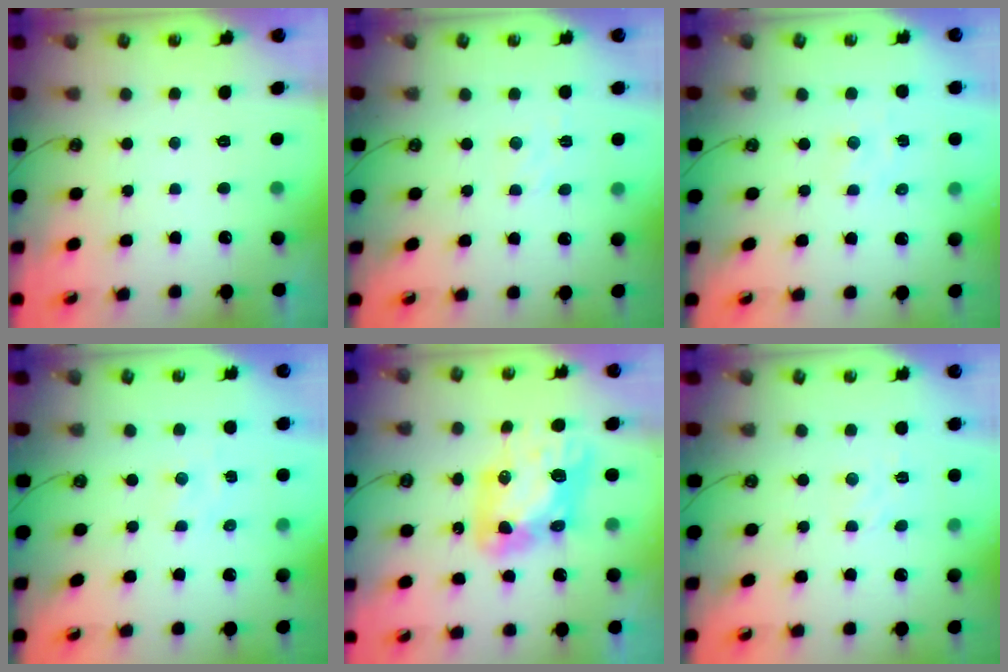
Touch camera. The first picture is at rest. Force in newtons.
{"total": 2.9, "press": 2.9, "slide": 0.5}
{"total": 1.4, "press": 1.4, "slide": 0.3}
{"total": 1.4, "press": 1.4, "slide": 0.3}
{"total": 12.0, "press": 11.9, "slide": 1.5}
{"total": 2.2, "press": 2.2, "slide": 0.6}